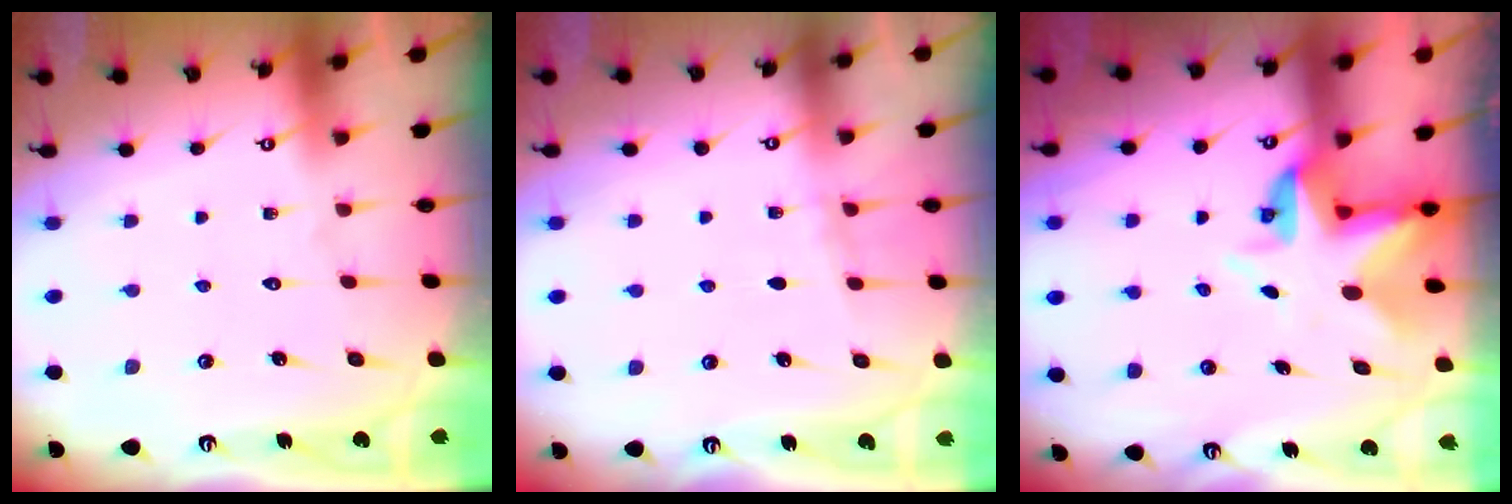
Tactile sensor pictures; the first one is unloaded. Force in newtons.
{"total": 3.2, "press": 3.0, "slide": 1.0}
{"total": 5.1, "press": 5.1, "slide": 0.4}